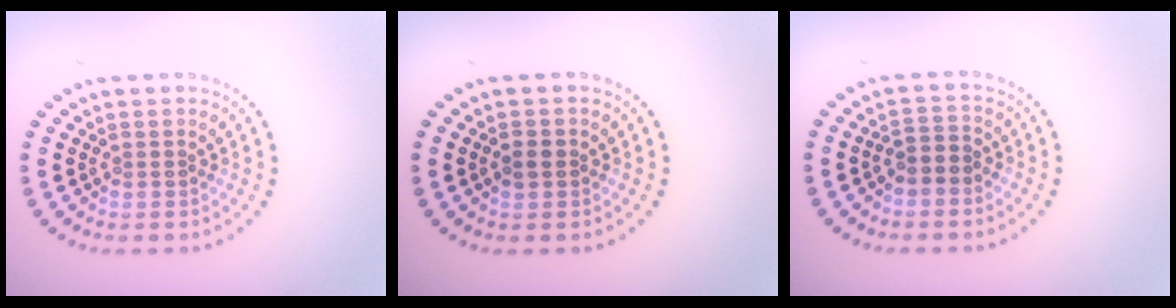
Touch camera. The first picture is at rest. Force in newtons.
{"total": 1.1, "press": 1.1, "slide": 0.2}
{"total": 1.9, "press": 1.5, "slide": 1.1}